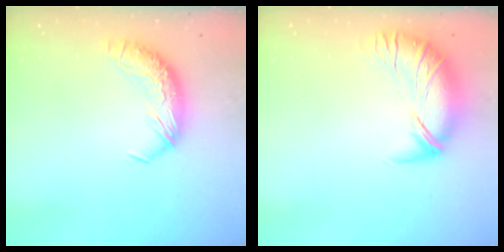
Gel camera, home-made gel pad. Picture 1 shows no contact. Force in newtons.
{"total": 2.8, "press": 1.7, "slide": 2.3}